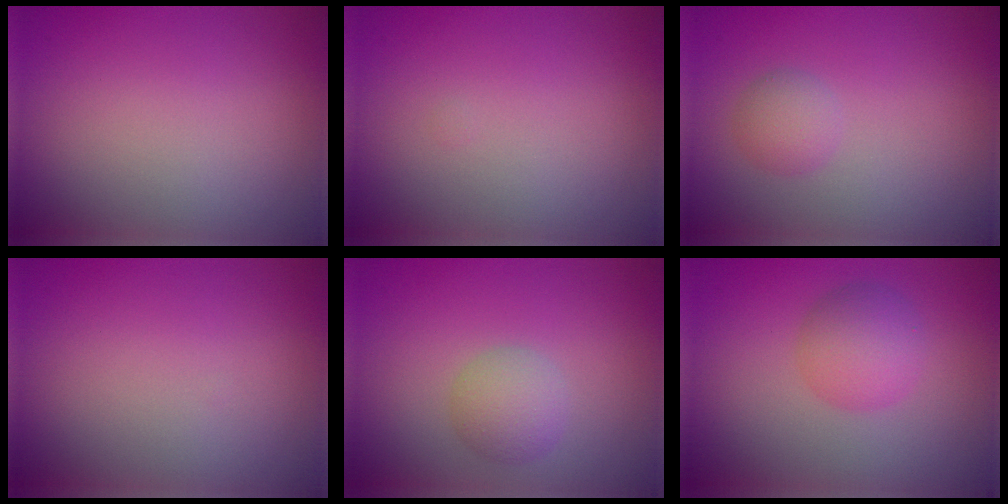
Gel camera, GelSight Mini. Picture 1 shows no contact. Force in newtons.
{"total": 0.0}
{"total": 1.8, "press": 1.8, "slide": 0.1}
{"total": 0.0}
{"total": 2.6, "press": 2.6, "slide": 0.1}
{"total": 3.4, "press": 3.4, "slide": 0.1}